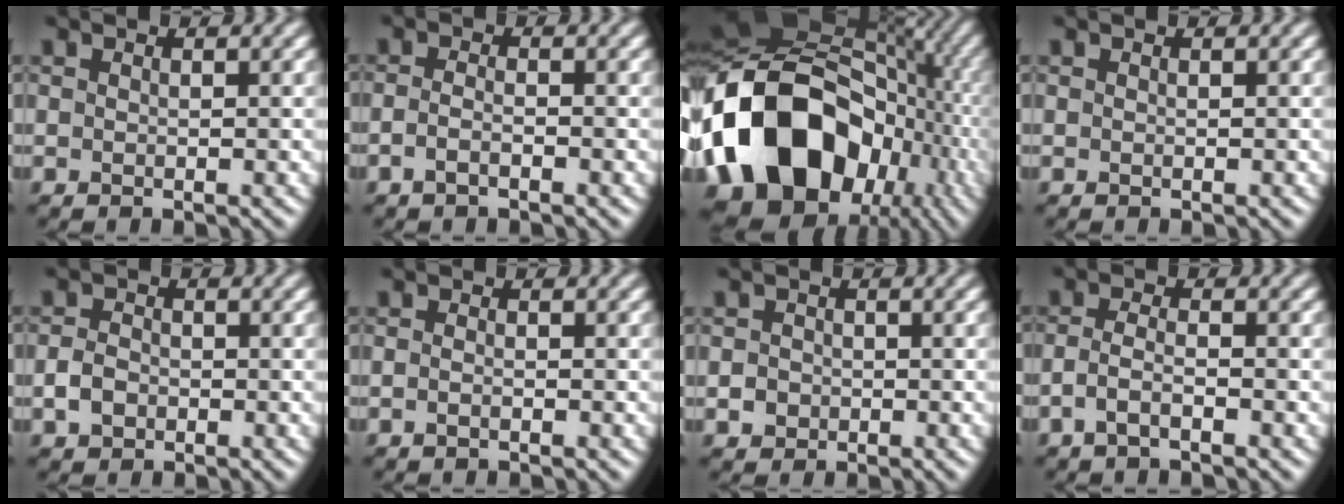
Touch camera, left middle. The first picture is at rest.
{"total": 1.3, "force": [-1.1, 0.1, 0.7], "torque": [-0.020, -0.002, -0.022]}
{"total": 20.1, "force": [-4.2, 14.9, 12.8], "torque": [-0.270, 0.013, -0.079]}
{"total": 0.0}
{"total": 2.0, "force": [-1.2, 1.4, 0.8], "torque": [-0.017, -0.002, -0.024]}
{"total": 0.7, "force": [-0.6, 0.0, 0.2], "torque": [-0.008, -0.002, -0.011]}
{"total": 1.5, "force": [-0.8, 1.3, 0.2], "torque": [0.015, -0.001, -0.015]}
{"total": 2.0, "force": [-1.5, 0.3, 1.3], "torque": [-0.032, 0.001, -0.032]}